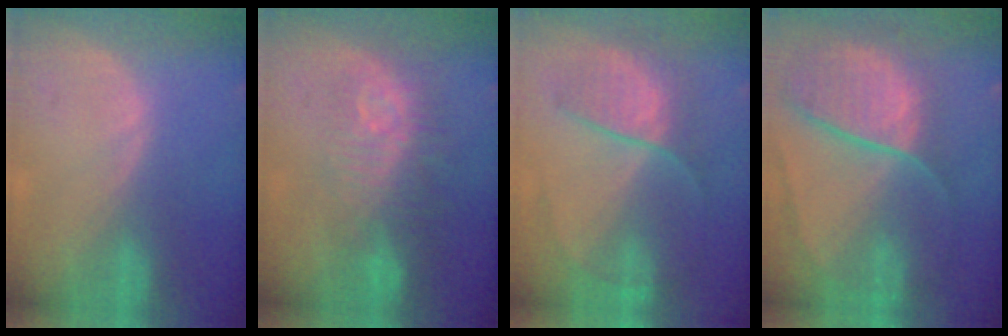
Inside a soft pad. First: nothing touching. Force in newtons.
{"total": 9.7, "press": 8.7, "slide": 4.4}
{"total": 6.9, "press": 6.6, "slide": 2.0}
{"total": 10.8, "press": 9.0, "slide": 6.0}